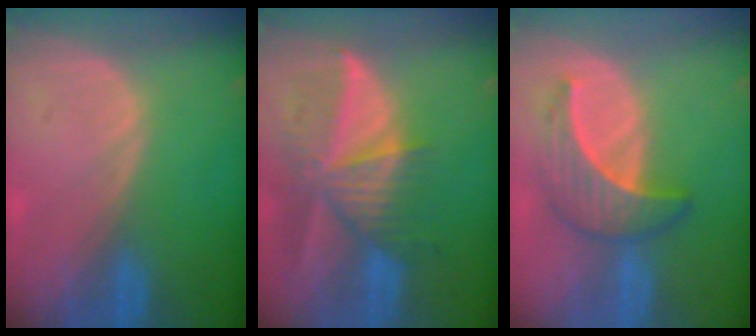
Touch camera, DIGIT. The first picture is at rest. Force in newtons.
{"total": 9.8, "press": 8.6, "slide": 4.7}
{"total": 6.9, "press": 6.4, "slide": 2.8}